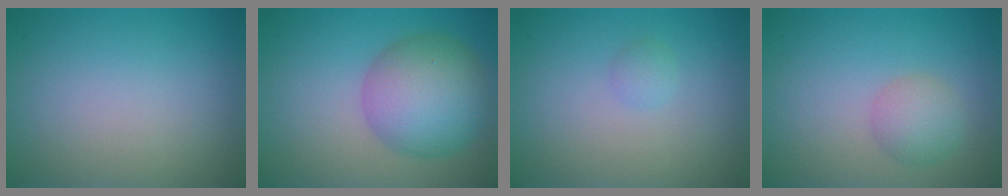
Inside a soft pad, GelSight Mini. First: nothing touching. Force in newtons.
{"total": 7.8, "press": 7.8, "slide": 0.2}
{"total": 0.8, "press": 0.8, "slide": 0.0}
{"total": 2.5, "press": 2.5, "slide": 0.0}